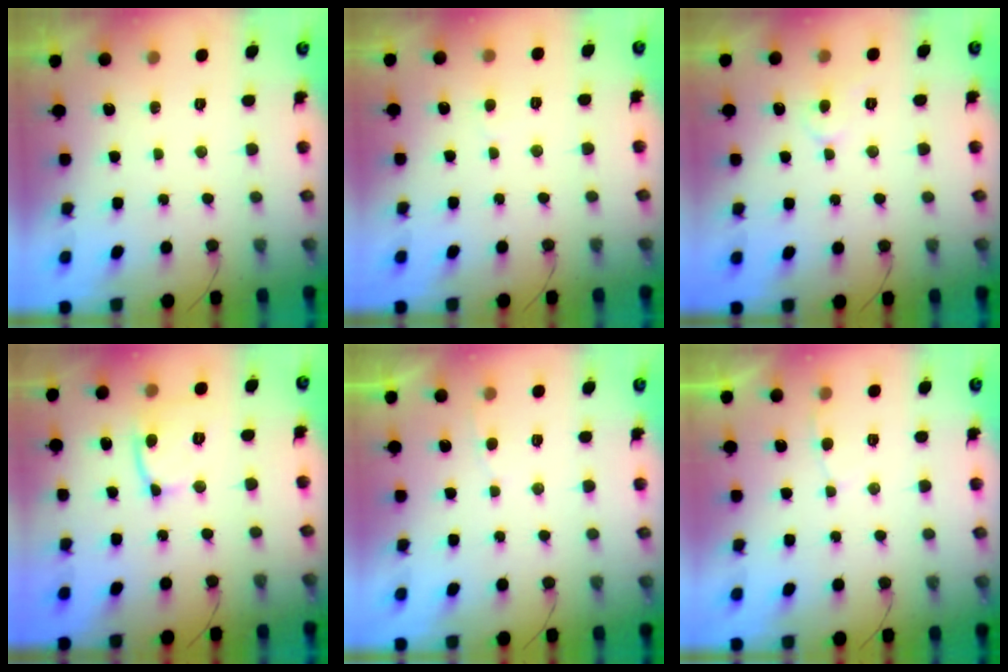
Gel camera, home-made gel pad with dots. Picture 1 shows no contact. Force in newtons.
{"total": 2.7, "press": 2.7, "slide": 0.3}
{"total": 4.8, "press": 4.8, "slide": 0.2}
{"total": 11.1, "press": 11.0, "slide": 1.3}
{"total": 2.0, "press": 2.0, "slide": 0.2}
{"total": 3.0, "press": 3.0, "slide": 0.3}